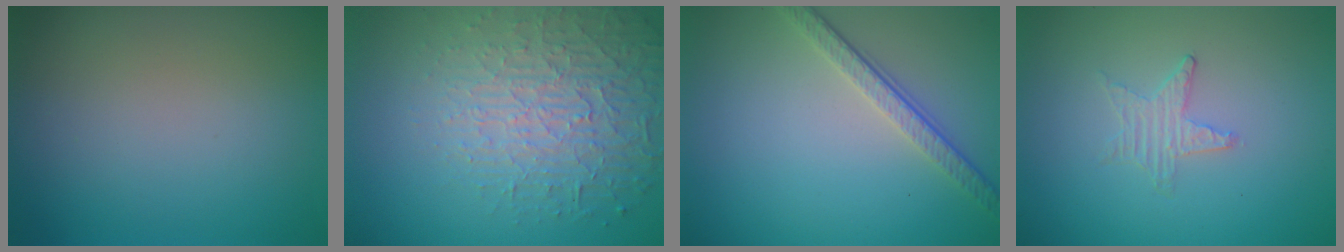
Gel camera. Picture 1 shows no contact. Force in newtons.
{"total": 5.5, "press": 4.5, "slide": 3.2}
{"total": 3.6, "press": 2.5, "slide": 2.6}
{"total": 0.5, "press": 0.5, "slide": 0.1}